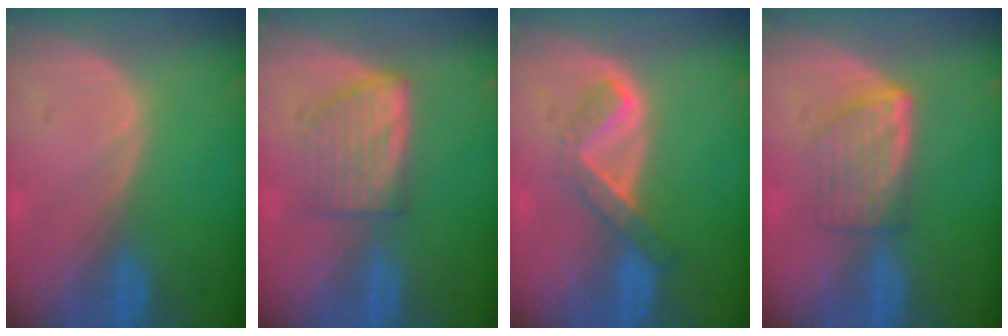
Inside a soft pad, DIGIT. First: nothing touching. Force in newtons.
{"total": 5.9, "press": 5.4, "slide": 2.4}
{"total": 5.2, "press": 4.5, "slide": 2.6}
{"total": 5.9, "press": 5.3, "slide": 2.6}